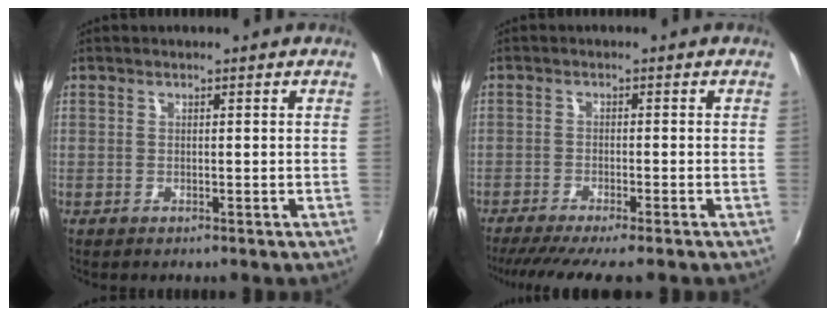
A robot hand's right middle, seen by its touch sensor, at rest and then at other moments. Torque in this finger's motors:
{"motor_torque": [0.79, -0.79, 0.19, 0.04]}